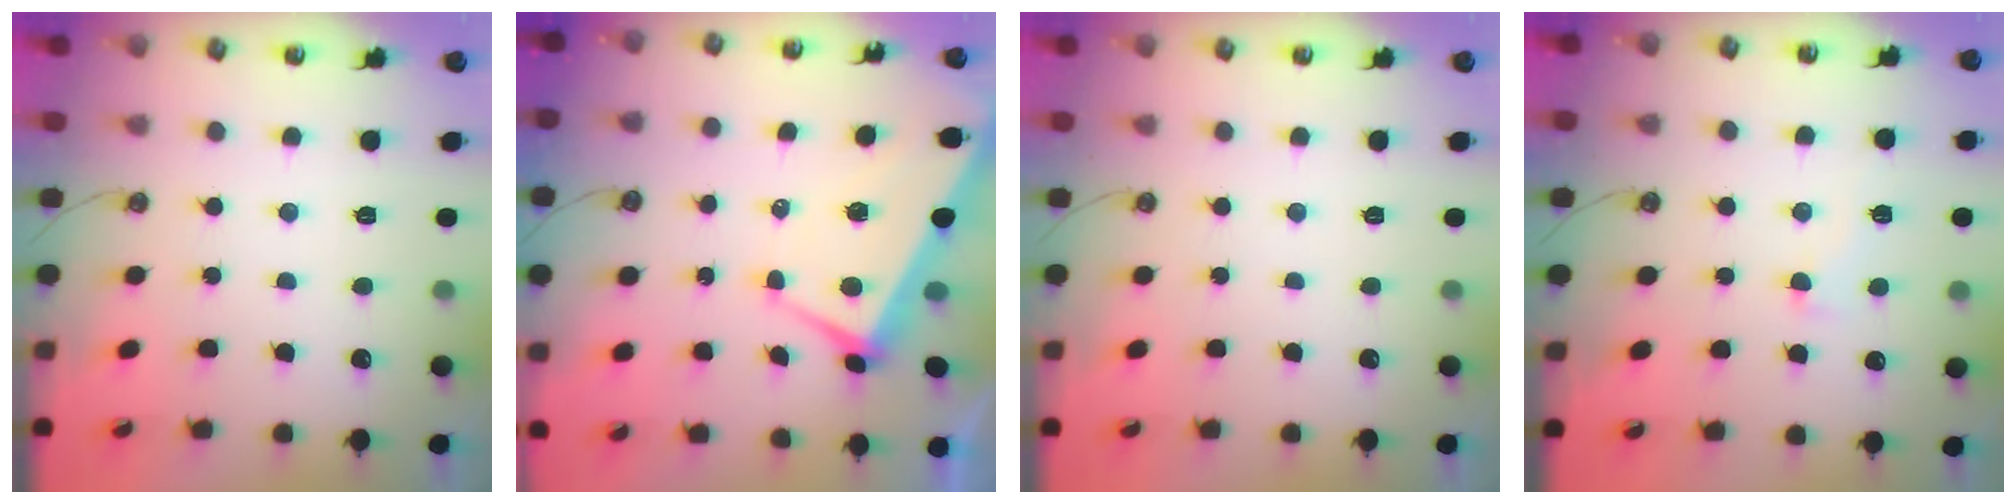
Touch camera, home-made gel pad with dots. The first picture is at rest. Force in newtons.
{"total": 1.4, "press": 0.9, "slide": 1.0}
{"total": 0.0}
{"total": 1.8, "press": 1.4, "slide": 1.1}